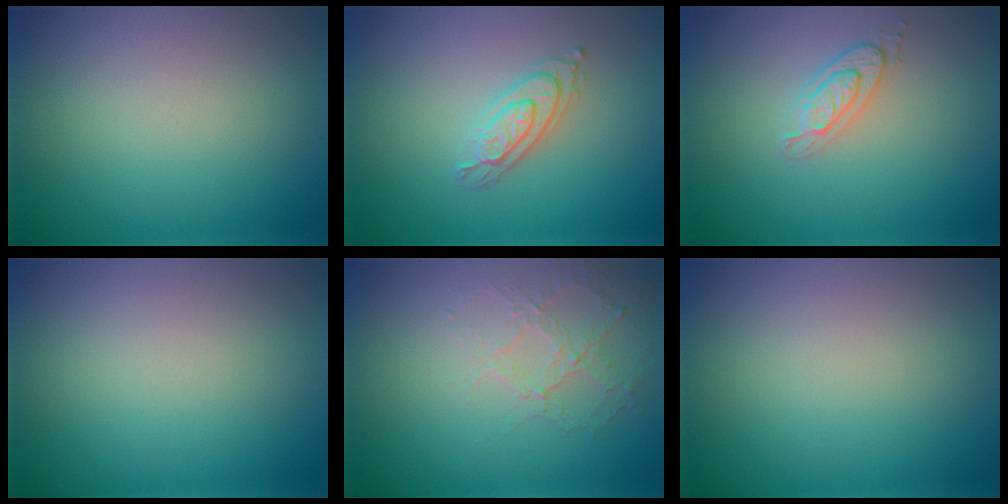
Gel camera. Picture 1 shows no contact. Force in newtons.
{"total": 2.6, "press": 2.3, "slide": 1.3}
{"total": 2.1, "press": 1.9, "slide": 0.8}
{"total": 0.0}
{"total": 1.6, "press": 1.1, "slide": 1.2}
{"total": 0.0}